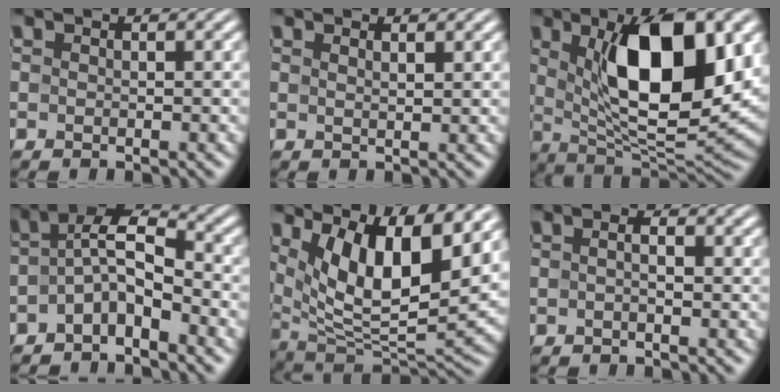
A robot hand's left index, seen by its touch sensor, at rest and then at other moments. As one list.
[{"total": 1.1, "force": [0.8, 0.3, 0.7], "torque": [-0.009, 0.002, 0.012]}, {"total": 11.8, "force": [2.8, 4.8, 10.5], "torque": [-0.164, -0.005, 0.049]}, {"total": 4.2, "force": [-1.7, 1.8, 3.4], "torque": [-0.063, 0.012, -0.042]}, {"total": 11.0, "force": [4.6, 3.7, 9.3], "torque": [-0.159, -0.013, 0.085]}, {"total": 1.3, "force": [-0.1, 0.3, 1.2], "torque": [-0.024, 0.001, -0.004]}]